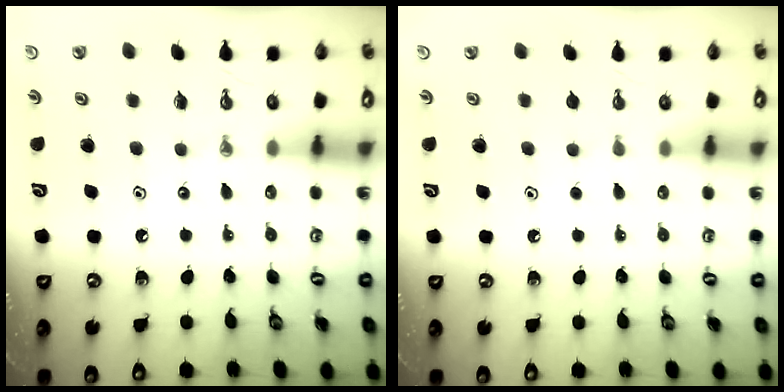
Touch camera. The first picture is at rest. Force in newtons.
{"total": 0.5, "press": 0.0, "slide": 0.5}